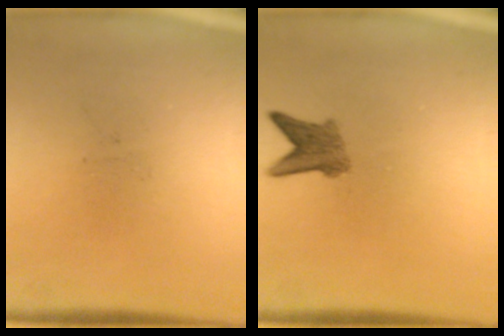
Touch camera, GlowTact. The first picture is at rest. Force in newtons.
{"total": 3.7}